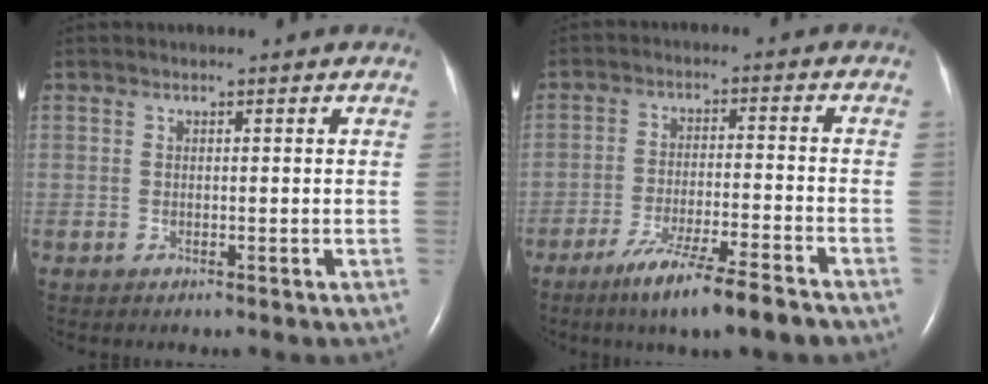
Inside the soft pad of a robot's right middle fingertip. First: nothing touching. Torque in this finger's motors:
{"motor_torque": [1.09, -1.05, 0.18, 0.08]}